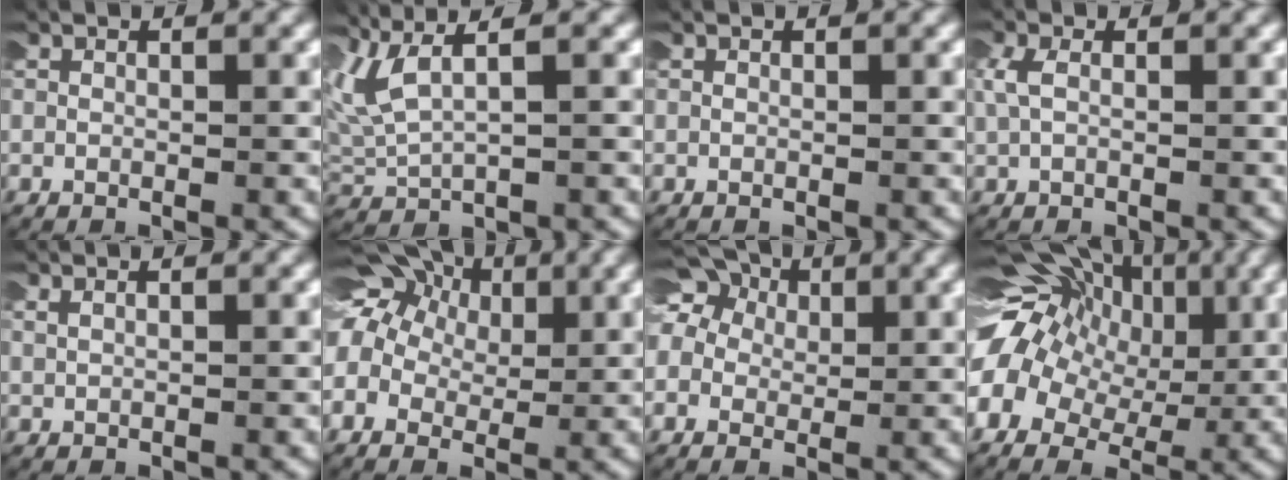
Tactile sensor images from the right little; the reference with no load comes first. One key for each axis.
{"total": 4.7, "fx": 2.2, "fy": 2.2, "fz": 3.5, "tx": -0.091, "ty": 0.008, "tz": 0.042}
{"total": 0.0}
{"total": 1.4, "fx": 0.5, "fy": 0.6, "fz": 1.1, "tx": -0.033, "ty": 0.002, "tz": 0.011}
{"total": 0.8, "fx": 0.7, "fy": 0.0, "fz": 0.3, "tx": -0.008, "ty": -0.001, "tz": 0.017}
{"total": 9.3, "fx": 3.0, "fy": 7.4, "fz": 4.9, "tx": -0.114, "ty": 0.008, "tz": 0.034}
{"total": 8.9, "fx": 3.2, "fy": 7.3, "fz": 4.0, "tx": -0.099, "ty": 0.006, "tz": 0.034}
{"total": 11.8, "fx": 2.4, "fy": 9.3, "fz": 6.9, "tx": -0.151, "ty": 0.002, "tz": 0.032}